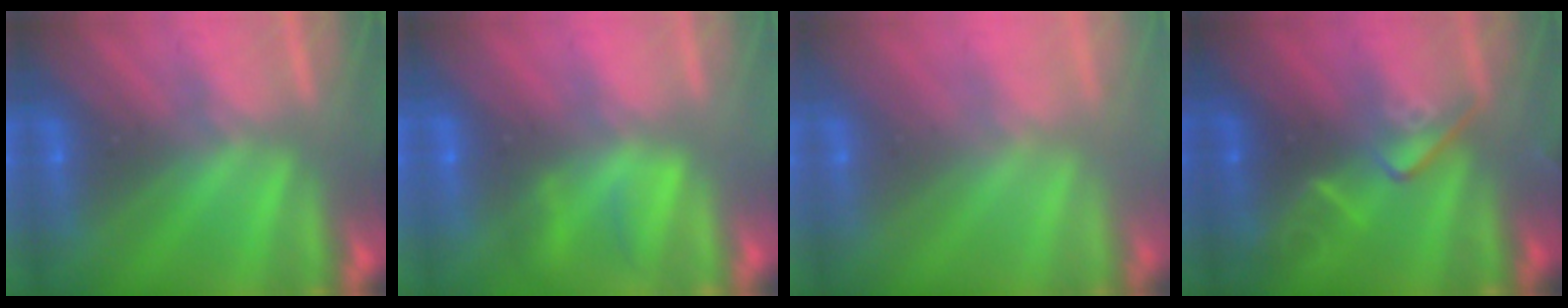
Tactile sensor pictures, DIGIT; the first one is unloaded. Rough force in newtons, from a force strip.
{"total": 2.1}
{"total": 2.8}
{"total": 2.4}